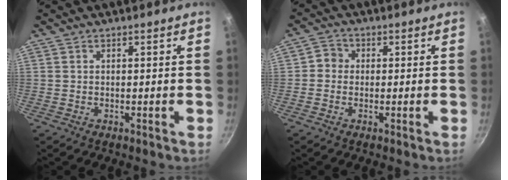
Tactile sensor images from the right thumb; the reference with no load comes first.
{"total": 2.7, "force": [-0.3, 2.5, 0.9], "torque": [-0.003, 0.004, -0.016]}